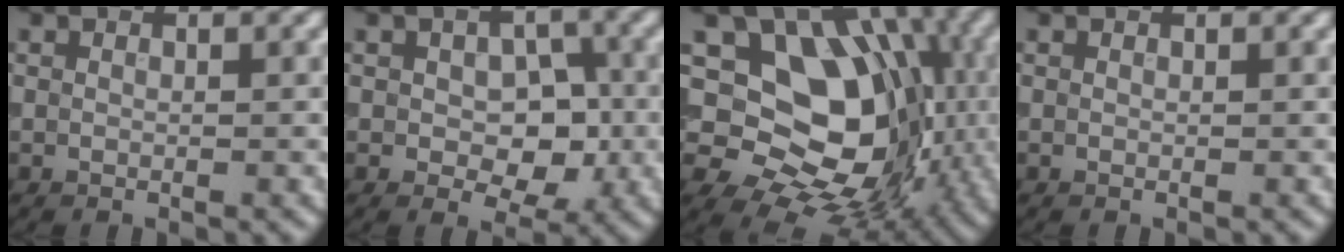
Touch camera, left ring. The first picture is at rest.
{"total": 5.1, "force": [-0.4, 3.2, 3.9], "torque": [-0.054, -0.006, -0.005]}
{"total": 13.0, "force": [0.3, 9.6, 8.7], "torque": [-0.099, -0.008, -0.008]}
{"total": 0.0}